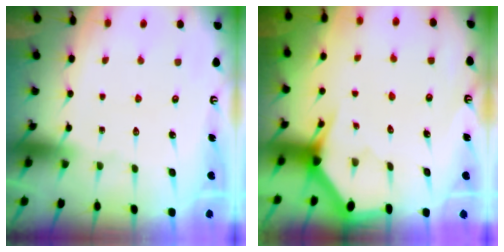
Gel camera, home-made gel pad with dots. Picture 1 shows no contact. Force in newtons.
{"total": 3.2, "press": 3.2, "slide": 0.2}